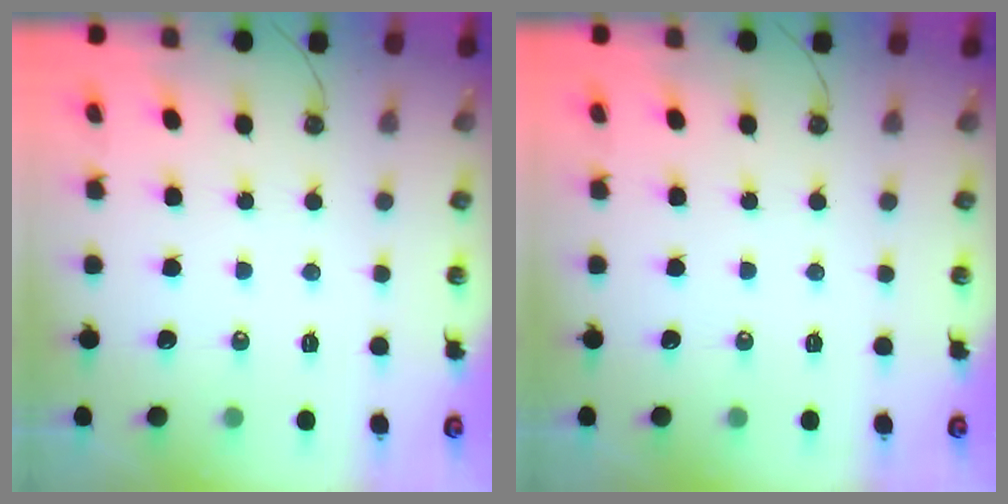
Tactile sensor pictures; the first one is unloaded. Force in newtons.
{"total": 0.0}